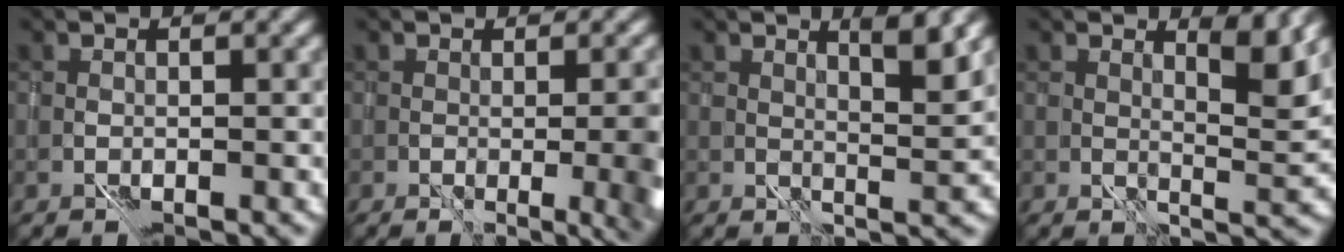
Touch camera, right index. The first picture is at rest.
{"total": 6.4, "force": [-0.6, 2.4, 5.9], "torque": [-0.048, -0.002, 0.016]}
{"total": 3.7, "force": [3.0, 0.1, 2.0], "torque": [-0.025, 0.002, 0.054]}
{"total": 4.1, "force": [3.2, 0.3, 2.4], "torque": [-0.035, -0.001, 0.057]}